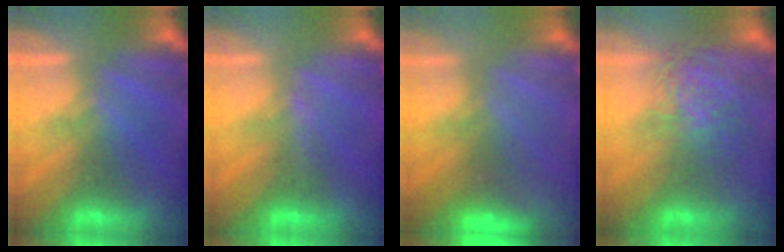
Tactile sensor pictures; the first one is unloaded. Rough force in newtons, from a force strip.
{"total": 2.9}
{"total": 2.9}
{"total": 3.6}